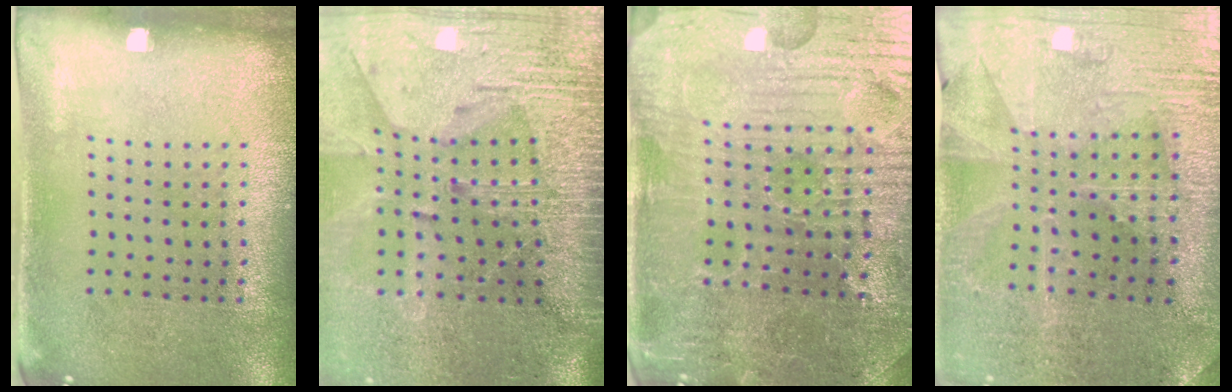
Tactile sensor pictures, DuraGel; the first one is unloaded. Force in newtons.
{"total": 4.0, "press": 3.5, "slide": 2.0}
{"total": 4.3, "press": 4.2, "slide": 0.8}
{"total": 1.7, "press": 1.7, "slide": 0.3}